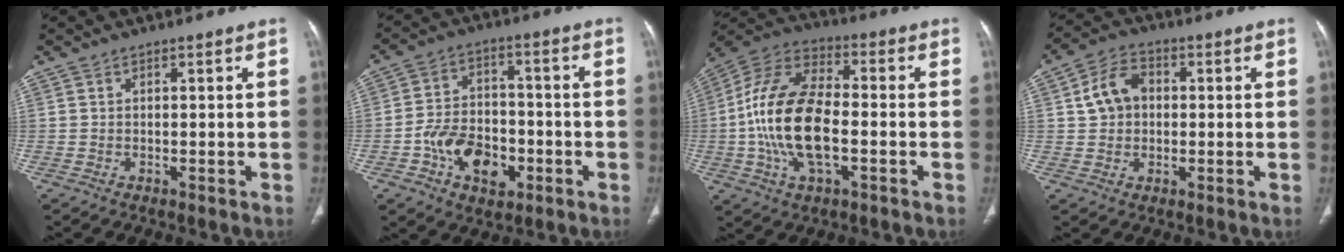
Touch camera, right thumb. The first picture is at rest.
{"total": 11.8, "force": [-4.3, 7.9, 7.7], "torque": [-0.104, 0.027, -0.071]}
{"total": 18.3, "force": [-2.7, 9.1, 15.7], "torque": [-0.310, 0.025, -0.053]}
{"total": 7.3, "force": [0.9, 5.7, 4.5], "torque": [-0.069, 0.015, 0.010]}